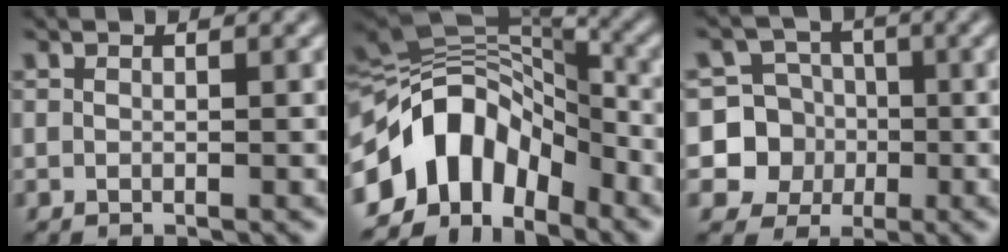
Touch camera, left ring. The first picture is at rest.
{"total": 10.7, "force": [-5.0, 6.4, 6.9], "torque": [-0.105, 0.025, -0.106]}
{"total": 7.2, "force": [-1.3, 6.9, 1.4], "torque": [-0.015, 0.013, -0.050]}